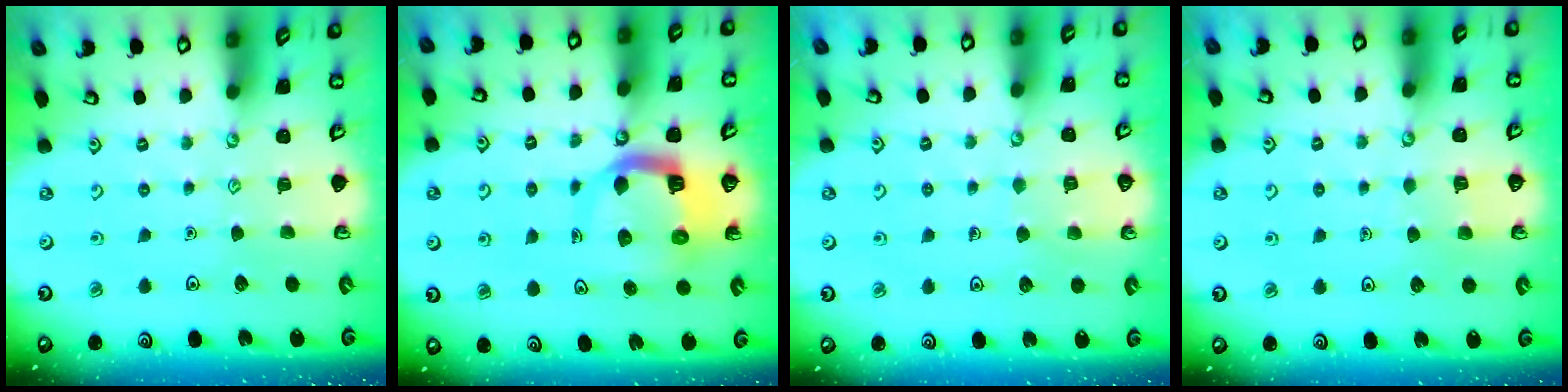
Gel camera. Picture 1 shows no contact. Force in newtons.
{"total": 9.4, "press": 9.3, "slide": 1.3}
{"total": 6.0, "press": 6.0, "slide": 0.5}
{"total": 3.3, "press": 3.3, "slide": 0.3}